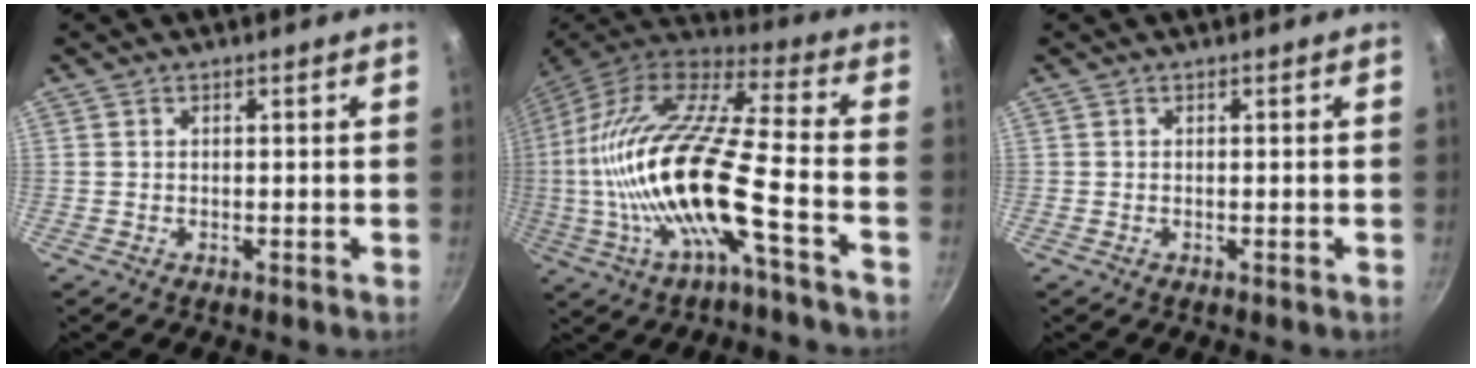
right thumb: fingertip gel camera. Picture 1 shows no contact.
{"total": 23.4, "force": [-5.4, 5.3, 22.1], "torque": [-0.411, 0.031, -0.116]}
{"total": 0.0}